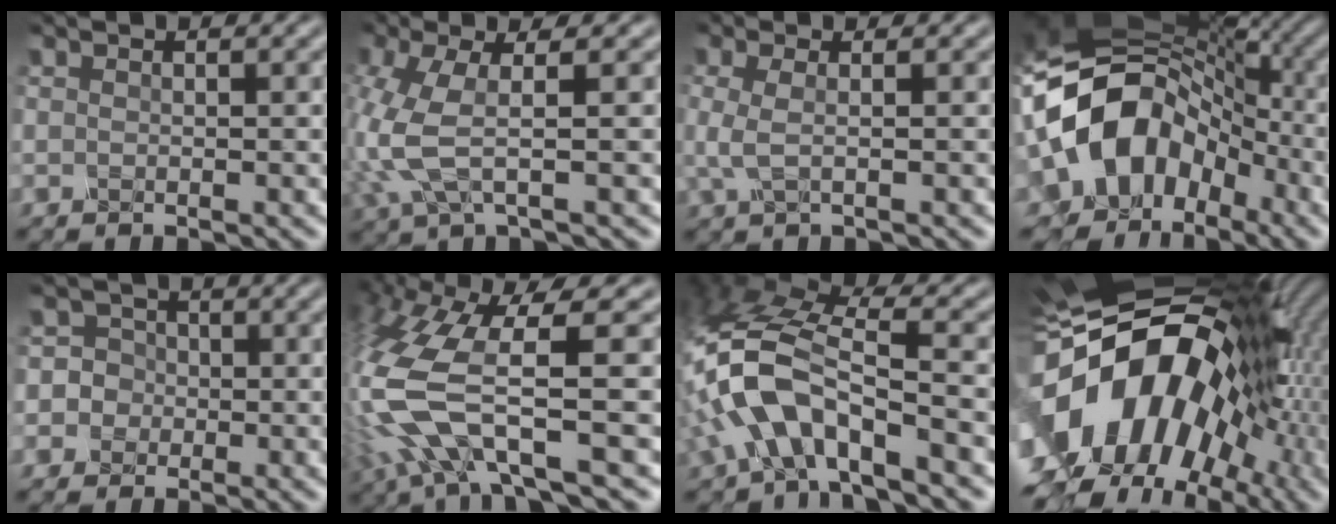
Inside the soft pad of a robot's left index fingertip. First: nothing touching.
{"total": 5.3, "force": [-0.4, 1.6, 5.0], "torque": [-0.146, -0.006, -0.008]}
{"total": 2.4, "force": [-0.2, 0.8, 2.2], "torque": [-0.051, 0.002, -0.008]}
{"total": 12.3, "force": [-4.0, 9.4, 6.8], "torque": [-0.115, 0.013, -0.094]}
{"total": 4.6, "force": [-0.5, 4.4, 1.0], "torque": [0.008, 0.031, -0.037]}
{"total": 11.3, "force": [-2.6, 3.5, 10.4], "torque": [-0.239, -0.008, -0.056]}
{"total": 9.0, "force": [-3.9, 4.0, 7.0], "torque": [-0.155, 0.012, -0.085]}
{"total": 21.0, "force": [-2.0, 14.6, 15.0], "torque": [-0.274, -0.016, -0.033]}